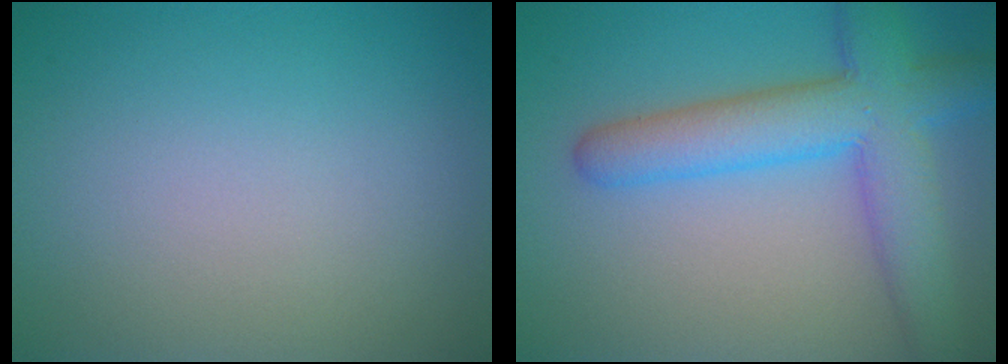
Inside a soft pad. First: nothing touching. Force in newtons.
{"total": 7.5, "press": 7.5, "slide": 0.3}